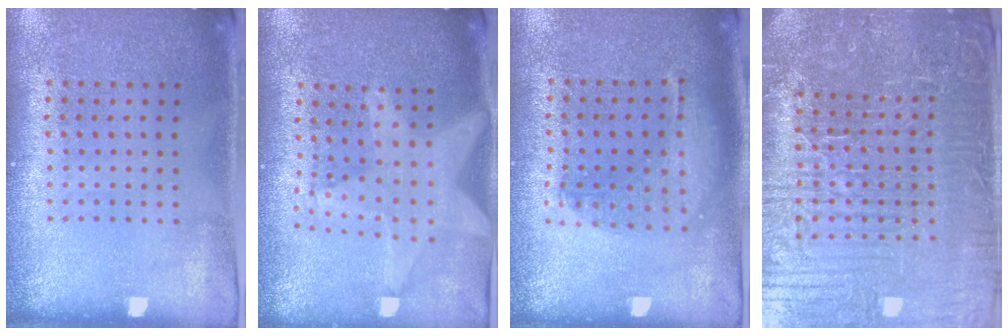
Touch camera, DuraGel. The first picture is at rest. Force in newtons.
{"total": 1.9, "press": 1.6, "slide": 0.8}
{"total": 1.4, "press": 1.3, "slide": 0.5}
{"total": 6.9, "press": 6.2, "slide": 3.1}